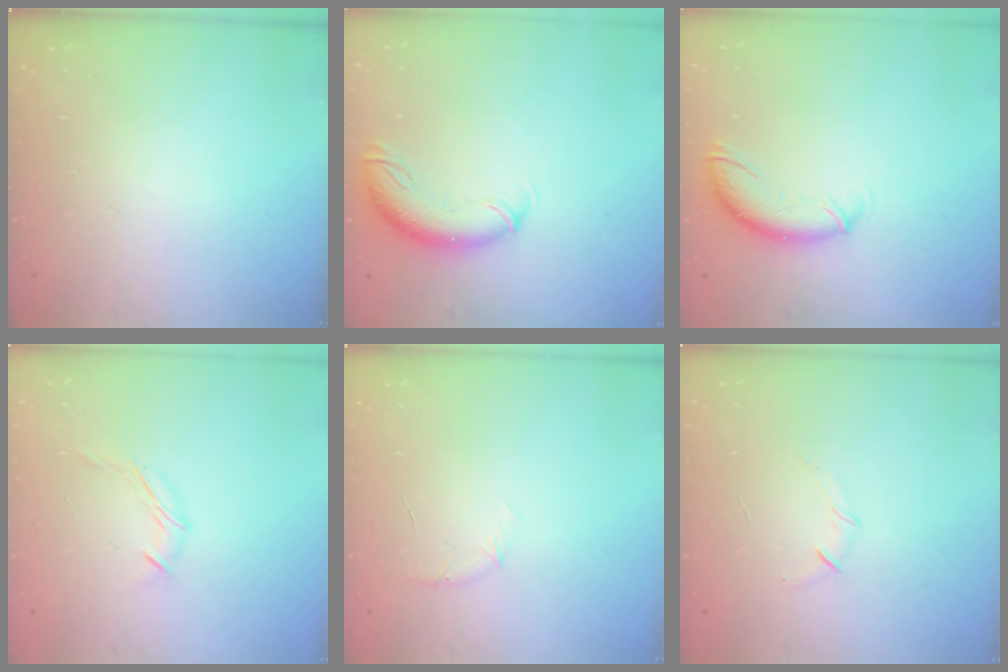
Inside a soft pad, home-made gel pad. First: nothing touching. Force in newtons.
{"total": 10.2, "press": 10.0, "slide": 2.3}
{"total": 10.7, "press": 10.6, "slide": 1.5}
{"total": 5.7, "press": 5.6, "slide": 0.7}
{"total": 5.2, "press": 5.0, "slide": 1.5}
{"total": 3.7, "press": 3.6, "slide": 1.1}